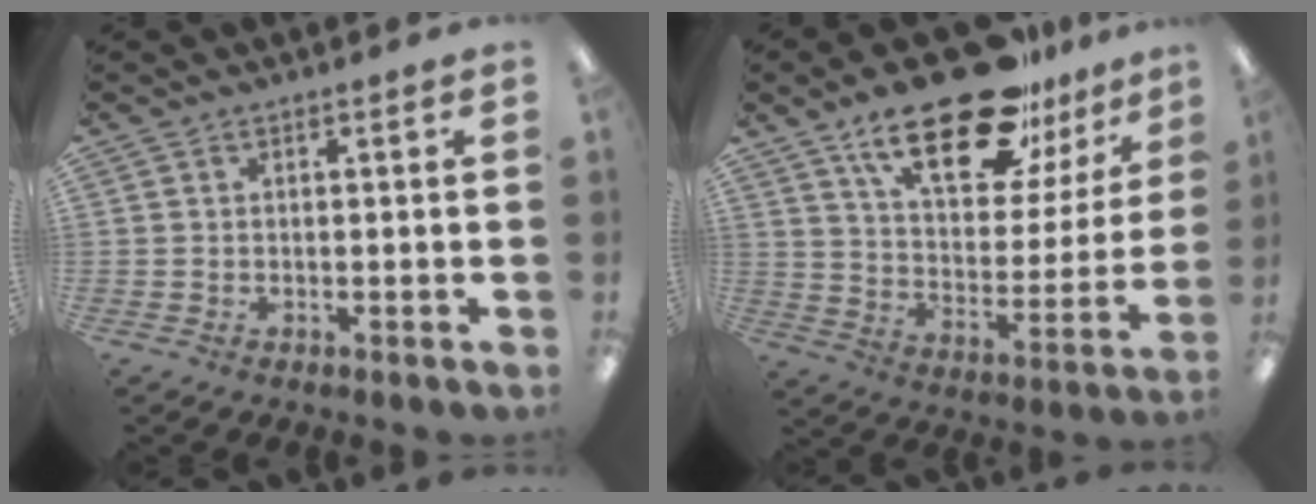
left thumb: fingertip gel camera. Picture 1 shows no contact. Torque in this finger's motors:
{"motor_torque": [2.43, 1.88, 1.48, -1.32, 0.25]}